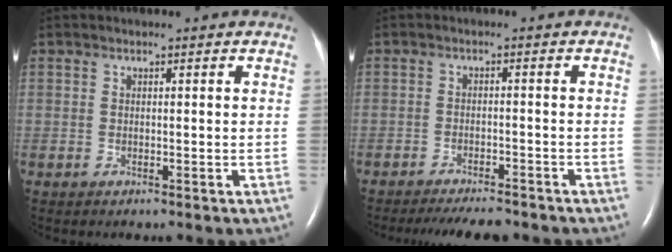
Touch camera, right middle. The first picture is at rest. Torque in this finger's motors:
{"motor_torque": [-0.13, -0.15, 0.11, 0.05]}